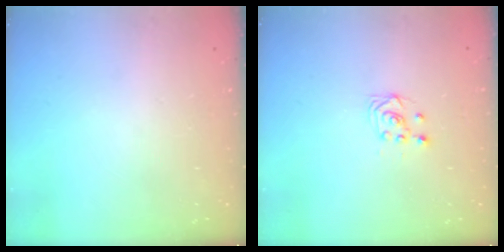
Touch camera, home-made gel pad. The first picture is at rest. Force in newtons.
{"total": 2.5, "press": 2.2, "slide": 1.2}